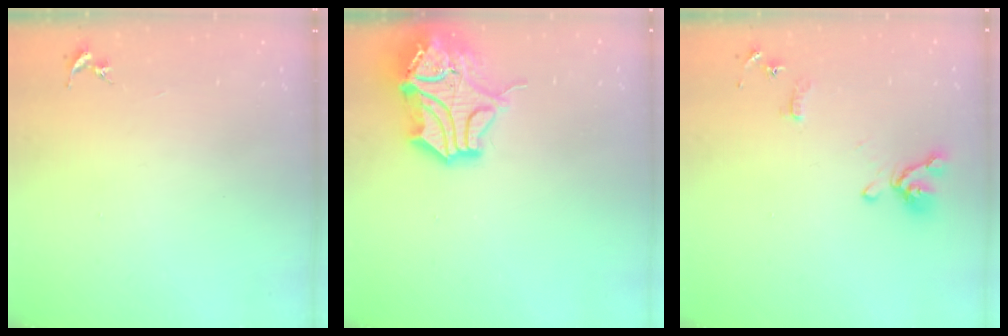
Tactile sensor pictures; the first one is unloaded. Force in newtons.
{"total": 16.4, "press": 16.3, "slide": 2.2}
{"total": 11.5, "press": 11.4, "slide": 1.6}